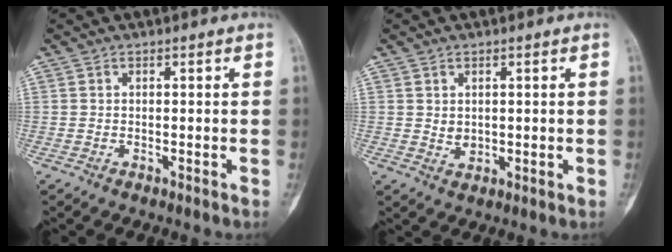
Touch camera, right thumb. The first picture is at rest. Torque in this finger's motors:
{"motor_torque": [0.09, 0.31, 0.40, 0.12, 0.07]}